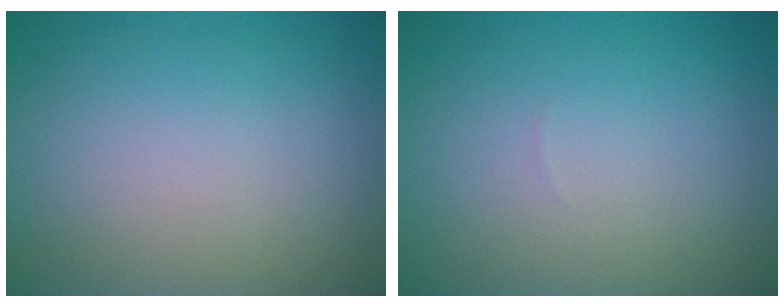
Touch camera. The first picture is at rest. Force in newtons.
{"total": 0.0}